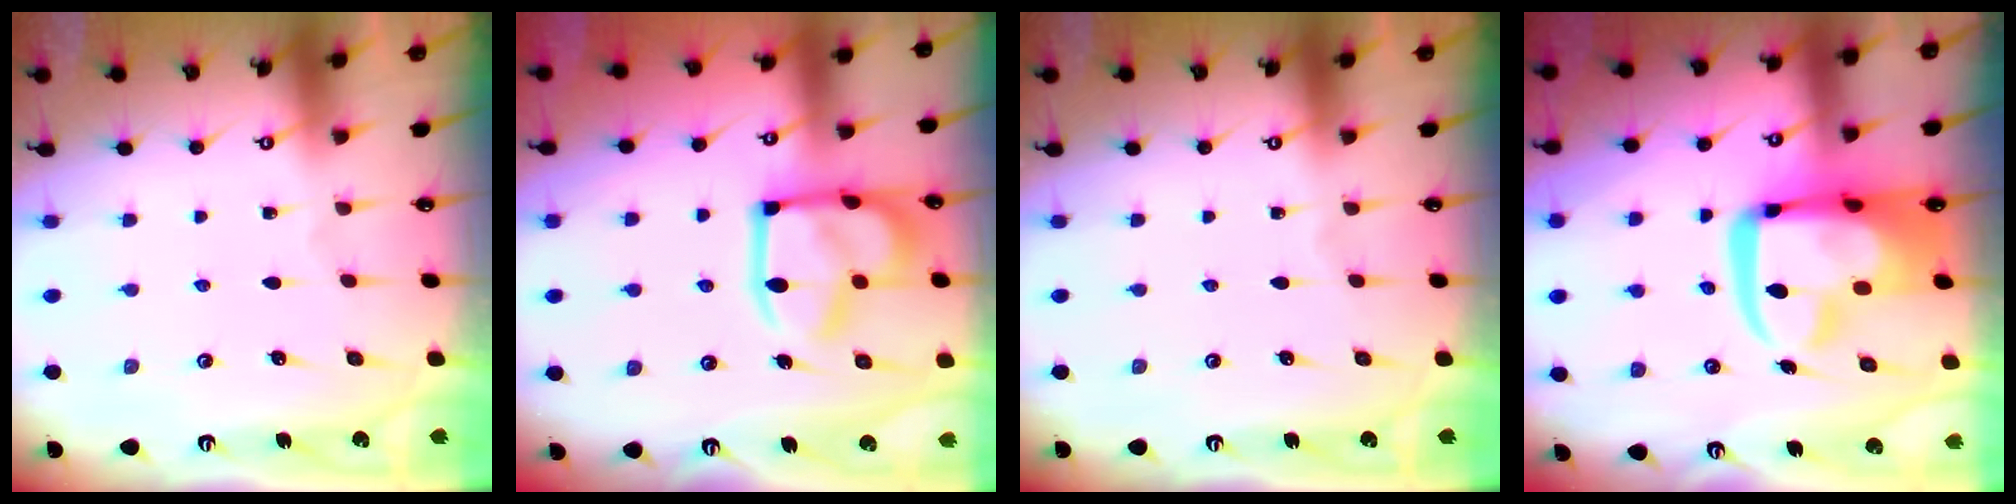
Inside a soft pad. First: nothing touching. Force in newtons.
{"total": 17.2, "press": 17.1, "slide": 1.7}
{"total": 0.0}
{"total": 18.7, "press": 18.4, "slide": 2.8}